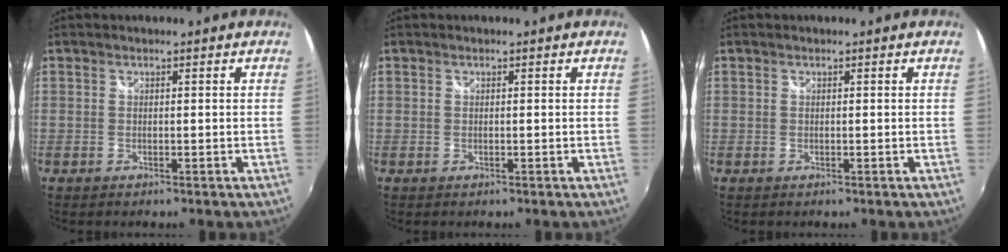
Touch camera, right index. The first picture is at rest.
{"total": 0.0}
{"total": 0.0}